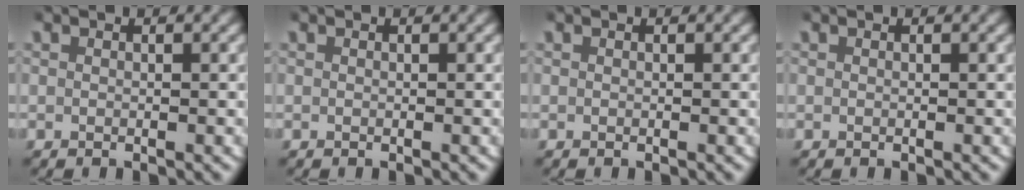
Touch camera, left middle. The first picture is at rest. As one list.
[{"total": 0.0}, {"total": 0.0}, {"total": 0.0}]